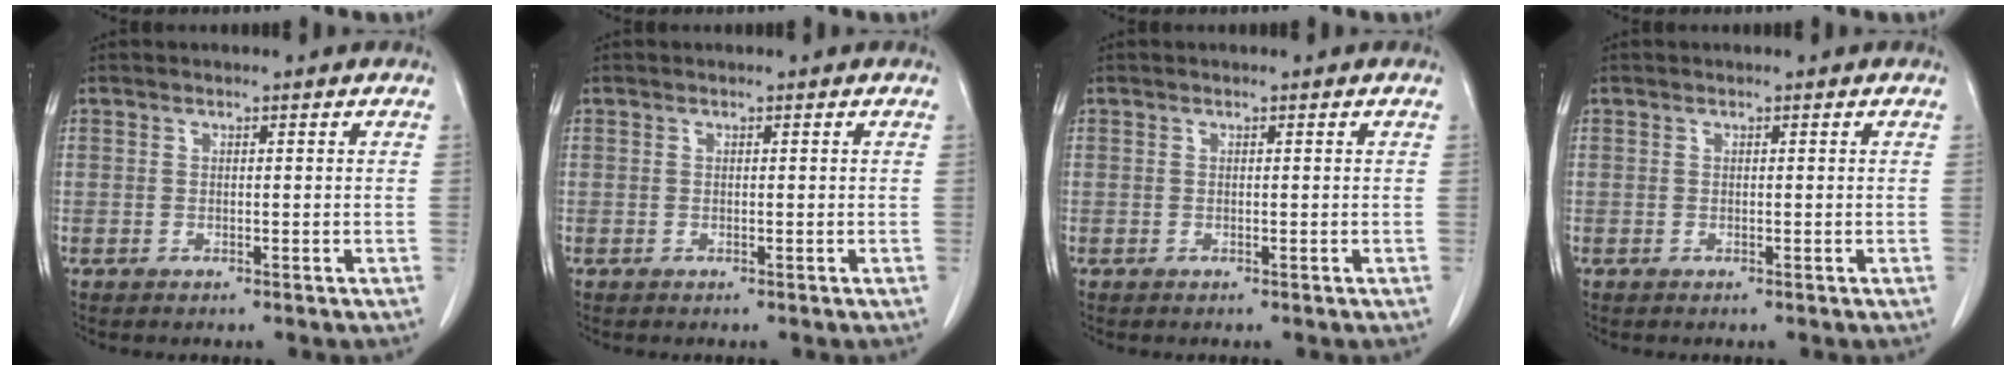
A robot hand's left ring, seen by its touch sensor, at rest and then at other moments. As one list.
[{"total": 0.0}, {"total": 0.0}, {"total": 0.0}]